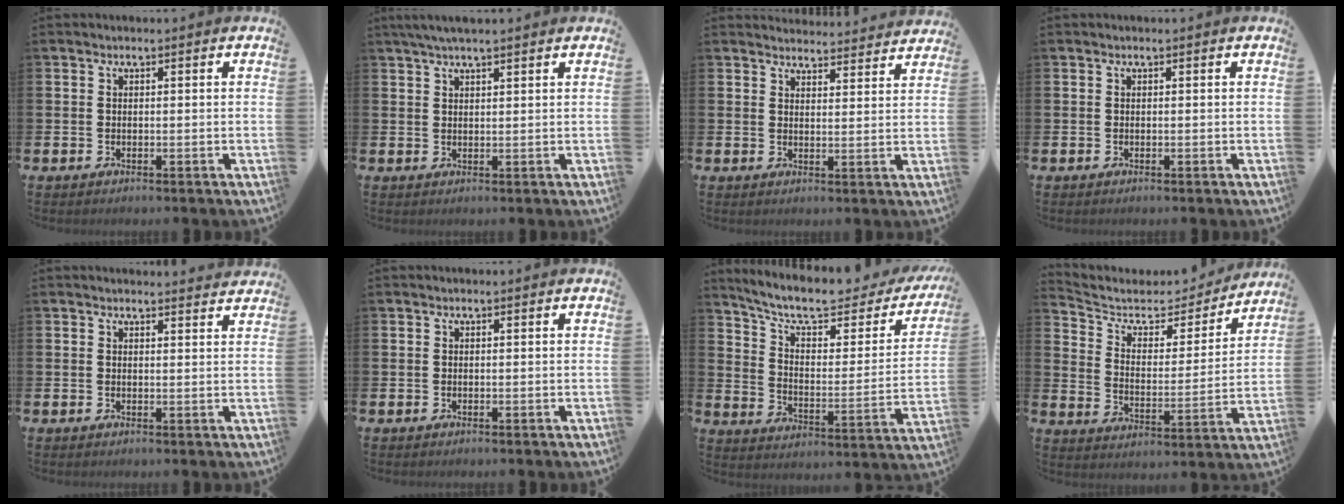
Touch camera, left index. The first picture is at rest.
{"total": 3.0, "force": [2.4, 0.3, 1.6], "torque": [-0.037, 0.002, 0.044]}
{"total": 4.0, "force": [3.9, 0.5, -0.1], "torque": [0.005, -0.031, 0.070]}
{"total": 0.0}
{"total": 1.5, "force": [1.5, 0.1, 0.0], "torque": [0.005, -0.008, 0.026]}
{"total": 0.0}
{"total": 9.8, "force": [7.9, 2.9, 5.0], "torque": [-0.117, -0.050, 0.130]}
{"total": 6.2, "force": [5.4, 2.7, 1.5], "torque": [-0.057, -0.045, 0.085]}